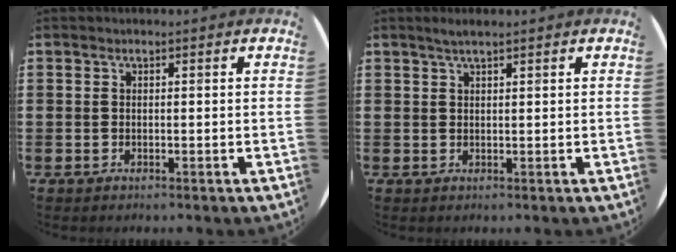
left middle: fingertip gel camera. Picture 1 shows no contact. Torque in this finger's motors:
{"motor_torque": [0.42, -0.31, 0.03, 0.01]}